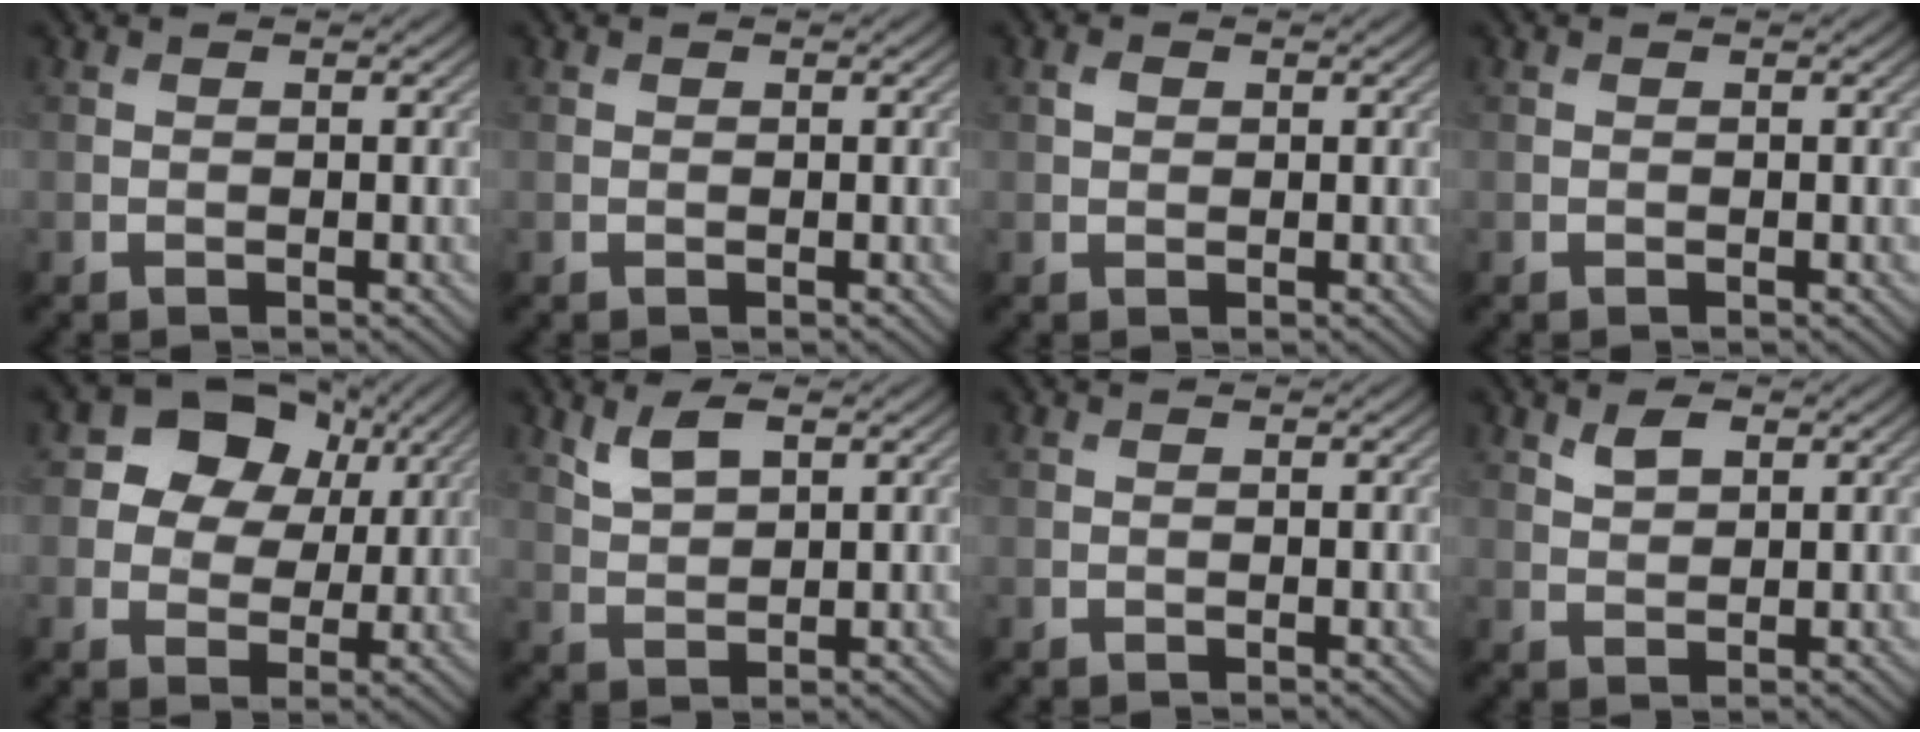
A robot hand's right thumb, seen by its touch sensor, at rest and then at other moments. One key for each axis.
{"total": 0.0}
{"total": 1.0, "fx": 0.4, "fy": 0.8, "fz": 0.5, "tx": -0.012, "ty": 0.000, "tz": 0.005}
{"total": 0.0}
{"total": 10.7, "fx": 4.4, "fy": 8.3, "fz": 5.2, "tx": -0.117, "ty": 0.027, "tz": 0.063}
{"total": 4.0, "fx": 2.4, "fy": 1.6, "fz": 2.7, "tx": -0.067, "ty": 0.000, "tz": 0.052}
{"total": 0.0}
{"total": 2.4, "fx": 1.5, "fy": 1.2, "fz": 1.5, "tx": -0.031, "ty": 0.000, "tz": 0.030}